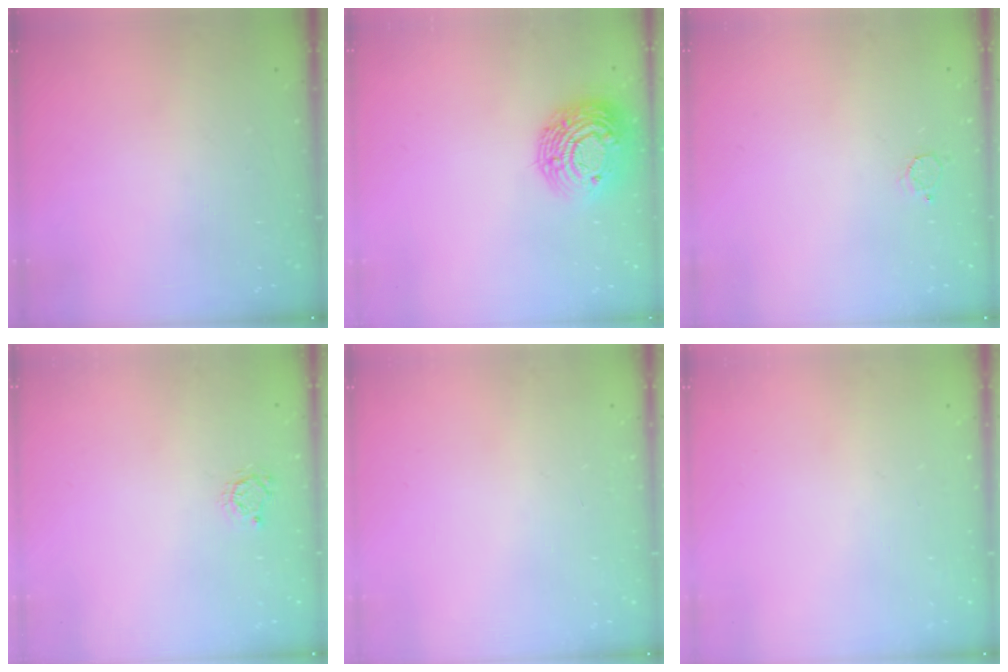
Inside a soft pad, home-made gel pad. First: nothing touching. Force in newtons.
{"total": 15.1, "press": 15.0, "slide": 1.0}
{"total": 2.1, "press": 2.1, "slide": 0.2}
{"total": 2.9, "press": 2.9, "slide": 0.4}
{"total": 0.0}
{"total": 0.0}